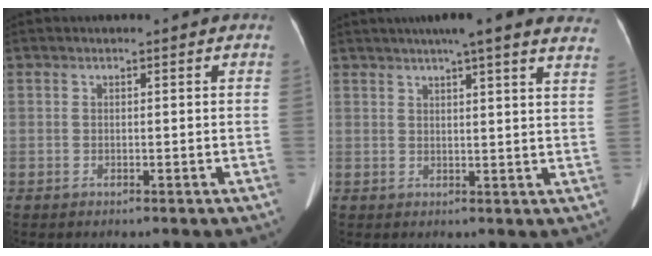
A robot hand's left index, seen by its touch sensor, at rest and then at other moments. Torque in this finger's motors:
{"motor_torque": [0.00, -0.47, 0.04, 0.06]}